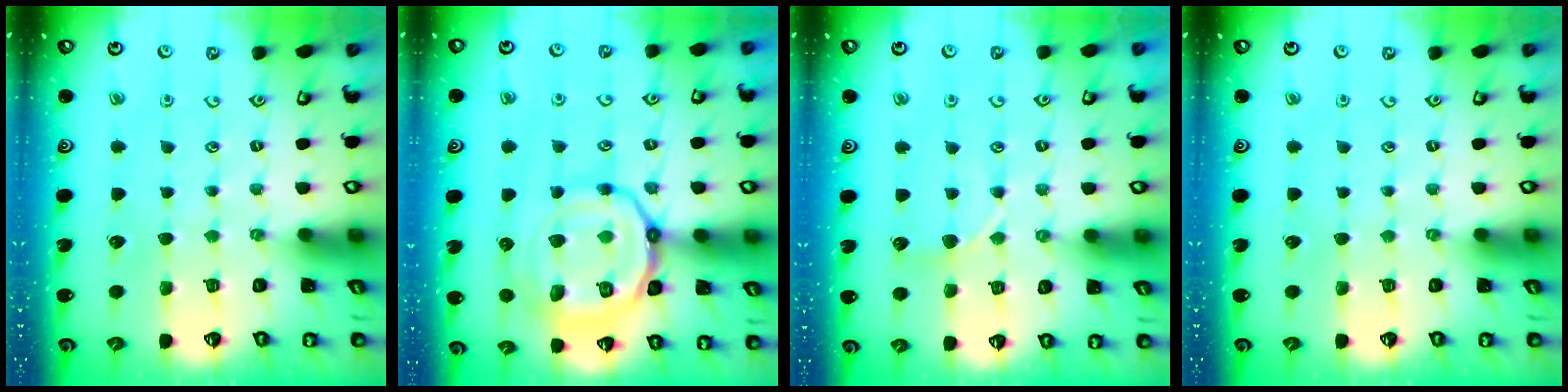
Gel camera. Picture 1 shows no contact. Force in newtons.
{"total": 18.1, "press": 18.1, "slide": 1.8}
{"total": 5.7, "press": 5.7, "slide": 0.5}
{"total": 0.0}